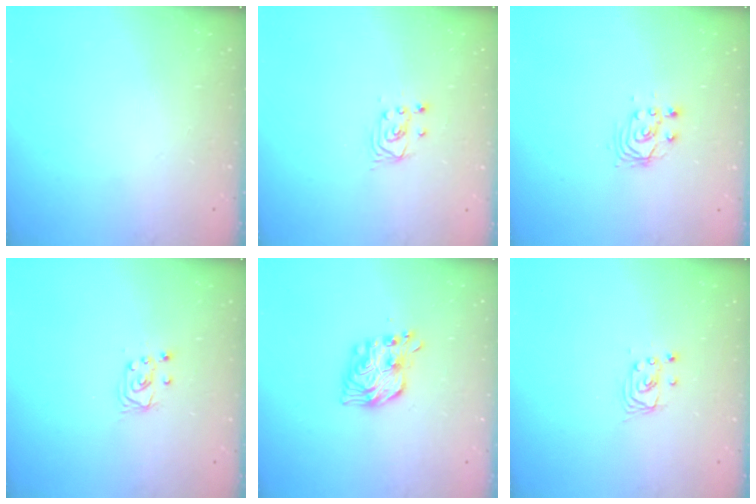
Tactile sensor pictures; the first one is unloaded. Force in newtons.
{"total": 2.2, "press": 2.2, "slide": 0.3}
{"total": 3.6, "press": 3.6, "slide": 0.3}
{"total": 3.4, "press": 3.4, "slide": 0.3}
{"total": 11.5, "press": 11.5, "slide": 0.4}
{"total": 2.9, "press": 2.9, "slide": 0.2}